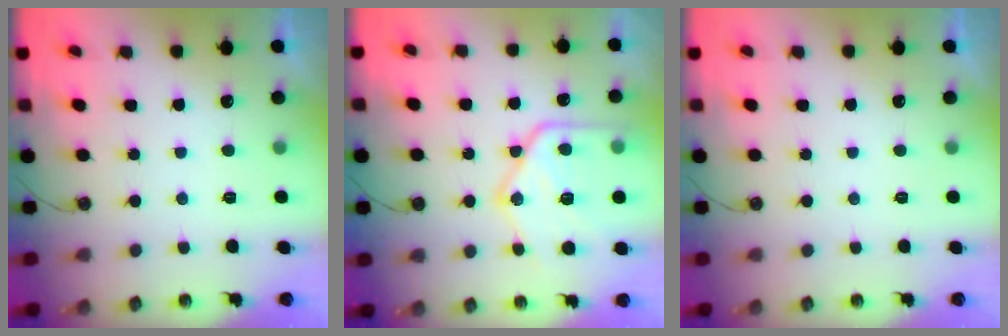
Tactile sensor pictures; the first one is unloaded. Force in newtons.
{"total": 21.2, "press": 21.1, "slide": 1.5}
{"total": 0.0}